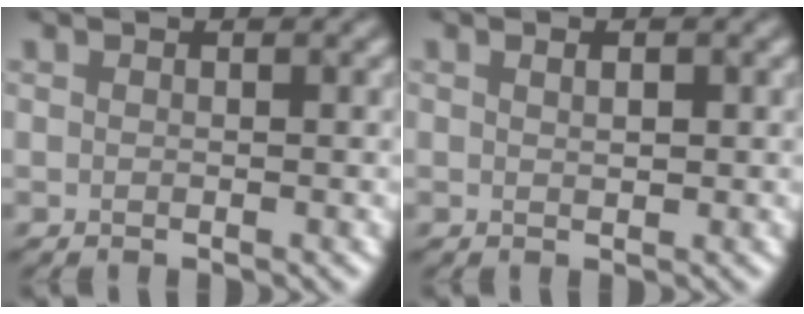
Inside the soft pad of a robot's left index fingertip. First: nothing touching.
{"total": 0.8, "force": [0.1, 0.3, 0.7], "torque": [-0.014, 0.000, 0.004]}